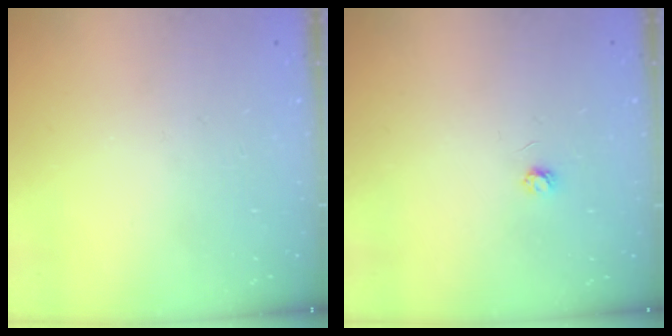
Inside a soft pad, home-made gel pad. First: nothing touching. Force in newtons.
{"total": 2.9, "press": 2.9, "slide": 0.3}